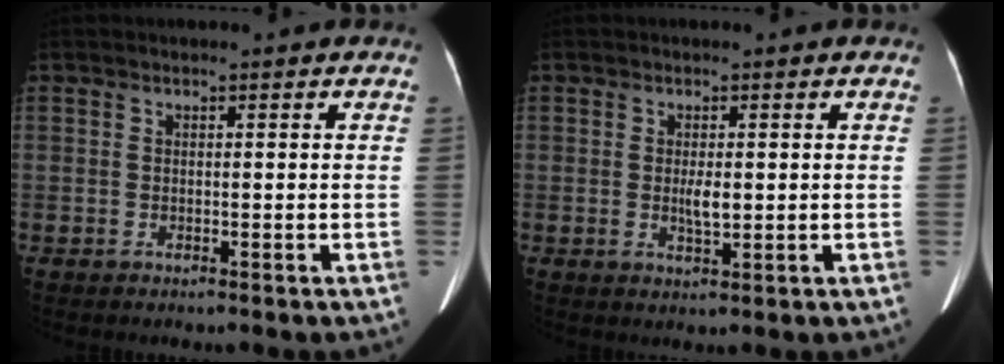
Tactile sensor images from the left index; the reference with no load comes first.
{"total": 2.3, "force": [0.0, 0.7, 2.1], "torque": [-0.044, -0.006, 0.002]}